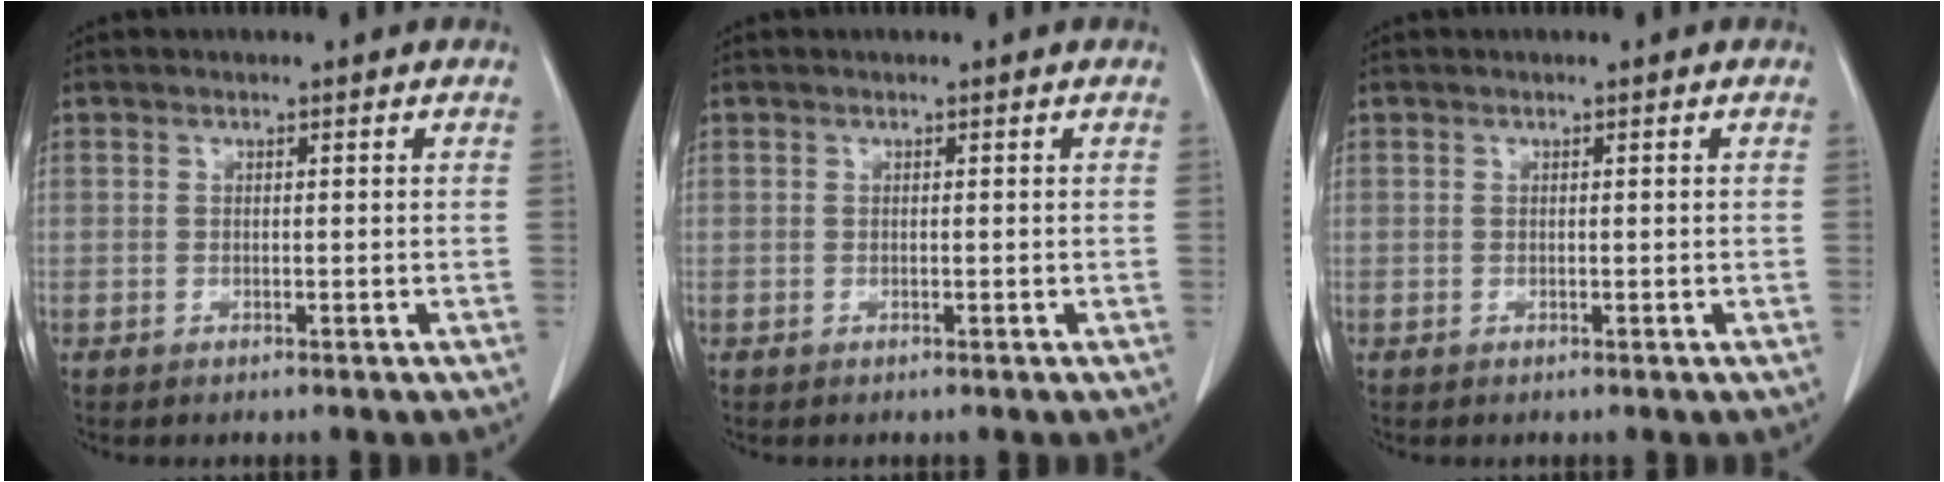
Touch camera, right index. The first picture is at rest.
{"total": 0.0}
{"total": 0.0}